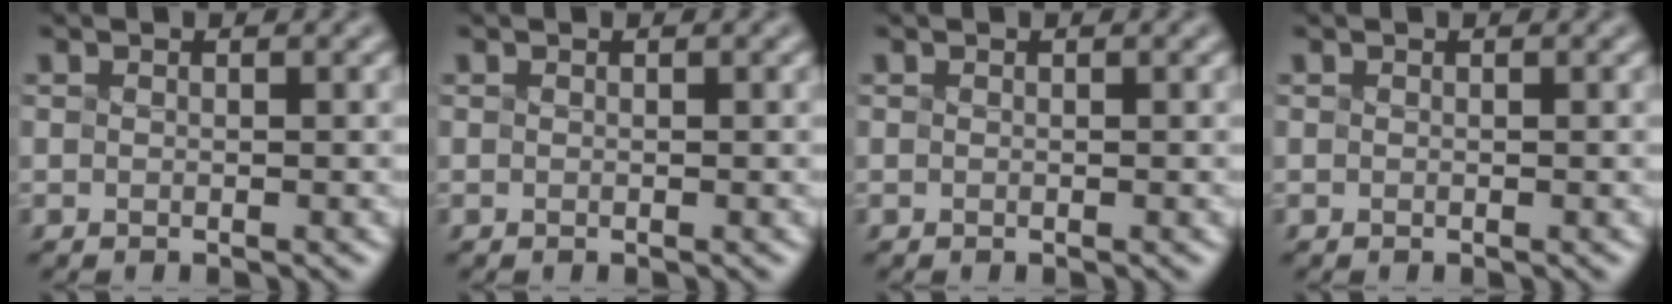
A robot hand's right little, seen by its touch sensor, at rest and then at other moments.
{"total": 0.0}
{"total": 0.0}
{"total": 0.0}